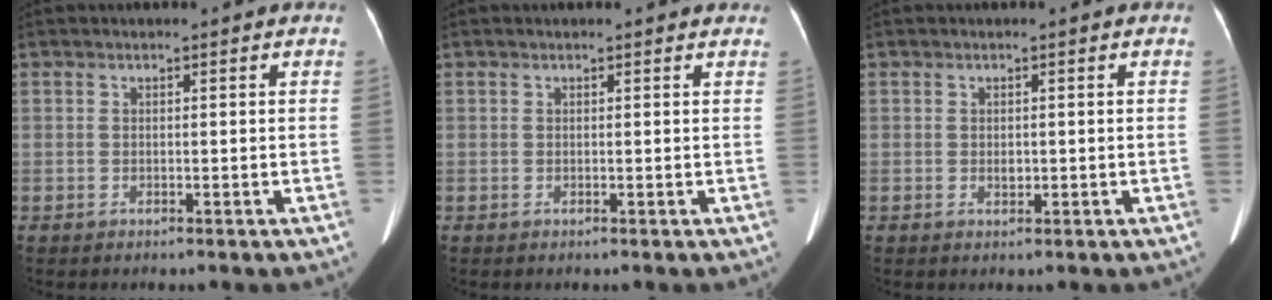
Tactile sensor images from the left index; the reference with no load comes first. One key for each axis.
{"total": 1.8, "fx": 1.8, "fy": 0.2, "fz": 0.3, "tx": -0.013, "ty": 0.000, "tz": 0.008}
{"total": 0.9, "fx": 0.0, "fy": 0.6, "fz": 0.7, "tx": -0.012, "ty": 0.000, "tz": 0.002}